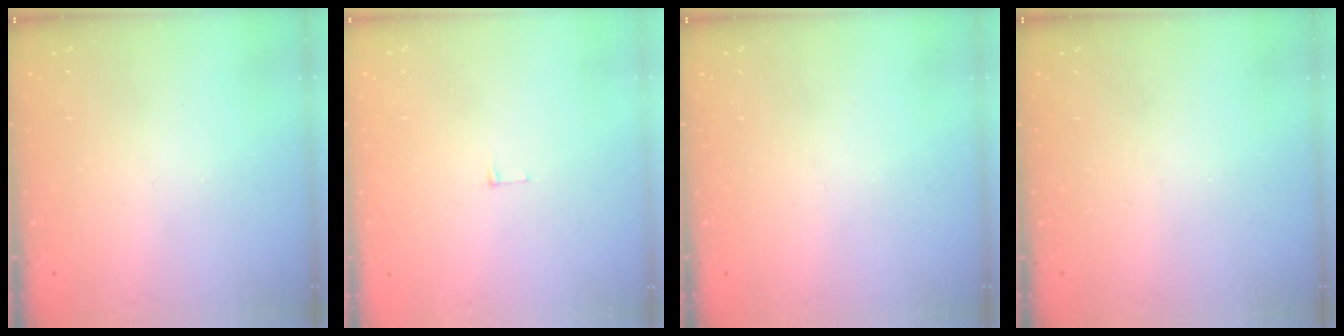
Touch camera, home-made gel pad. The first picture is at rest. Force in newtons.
{"total": 3.8, "press": 3.8, "slide": 0.3}
{"total": 0.0}
{"total": 0.0}